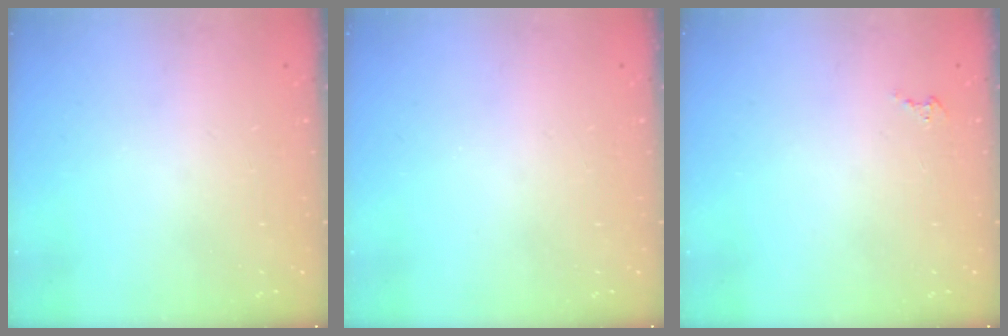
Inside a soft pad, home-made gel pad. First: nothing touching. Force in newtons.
{"total": 0.0}
{"total": 1.7, "press": 1.7, "slide": 0.1}